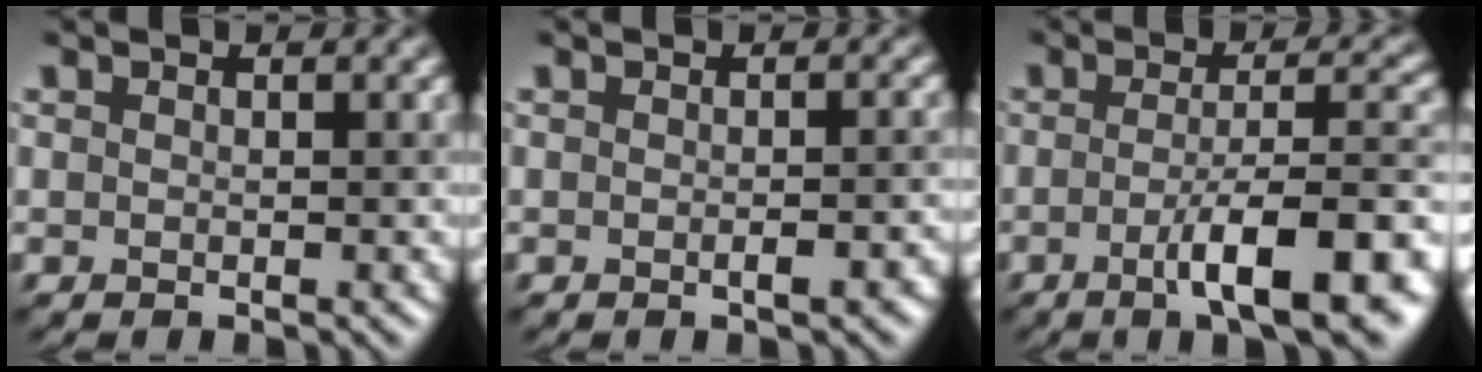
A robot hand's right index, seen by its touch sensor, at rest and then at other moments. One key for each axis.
{"total": 1.7, "fx": -0.6, "fy": 0.4, "fz": 1.5, "tx": -0.020, "ty": -0.001, "tz": -0.007}
{"total": 9.9, "fx": -3.4, "fy": 2.5, "fz": 9.0, "tx": -0.121, "ty": -0.003, "tz": -0.048}